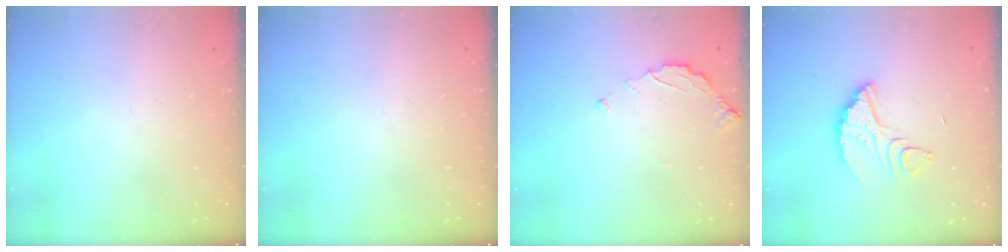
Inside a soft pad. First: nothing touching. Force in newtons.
{"total": 0.0}
{"total": 3.0, "press": 3.0, "slide": 0.3}
{"total": 8.1, "press": 8.1, "slide": 0.4}